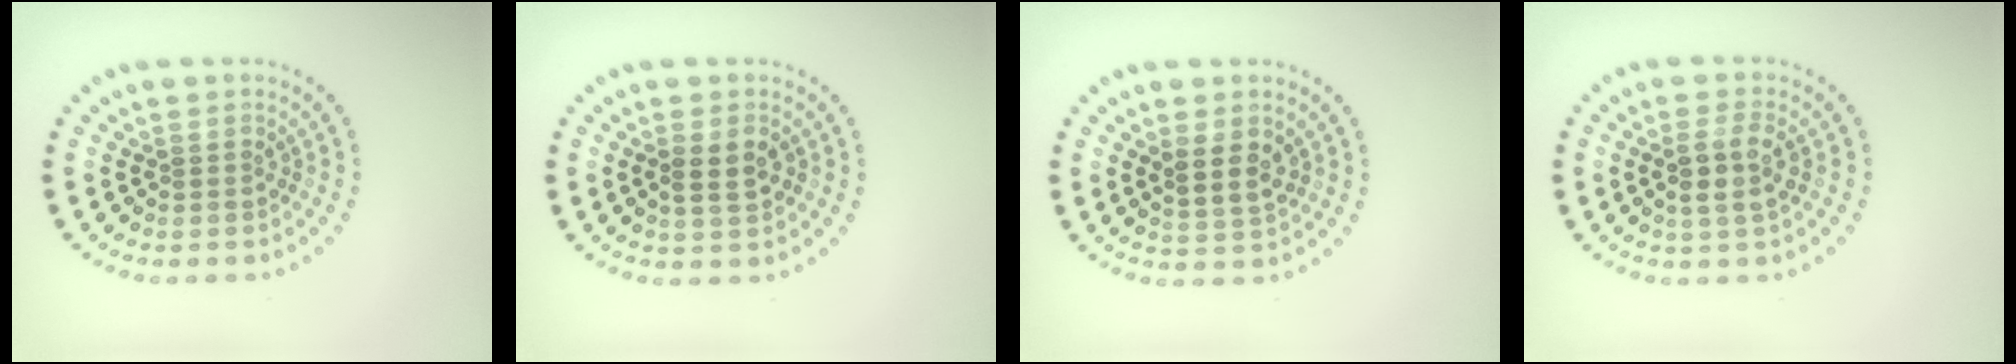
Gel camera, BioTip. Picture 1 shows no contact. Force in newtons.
{"total": 2.4, "press": 2.4, "slide": 0.3}
{"total": 2.5, "press": 2.3, "slide": 1.0}
{"total": 2.6, "press": 2.4, "slide": 1.0}